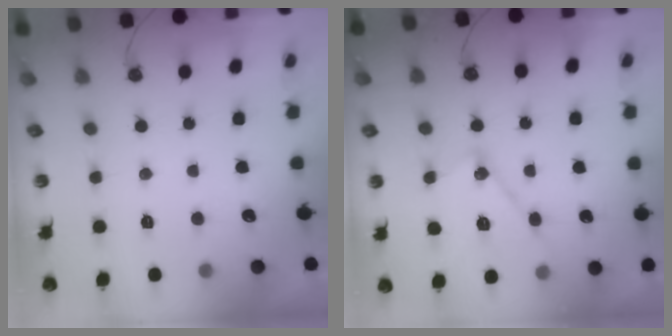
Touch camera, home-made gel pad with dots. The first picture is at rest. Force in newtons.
{"total": 14.0, "press": 13.9, "slide": 1.1}